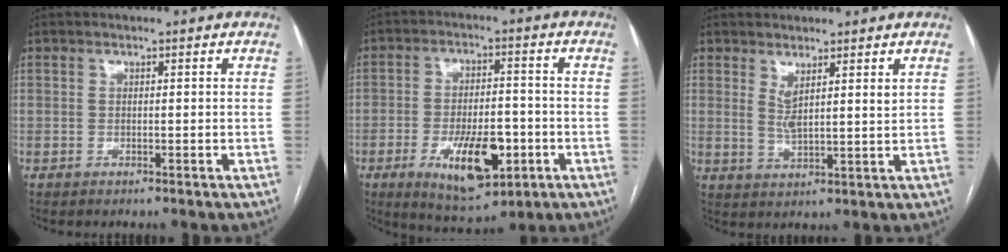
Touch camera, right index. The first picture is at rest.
{"total": 12.0, "force": [-4.3, 4.9, 10.1], "torque": [-0.171, -0.004, -0.058]}
{"total": 3.9, "force": [2.4, 0.6, 3.0], "torque": [-0.058, -0.010, 0.050]}